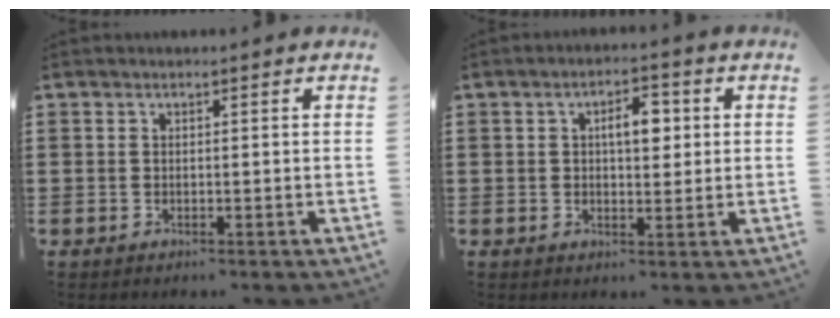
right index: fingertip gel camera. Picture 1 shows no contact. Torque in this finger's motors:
{"motor_torque": [0.92, 0.02, 0.25, 0.09]}